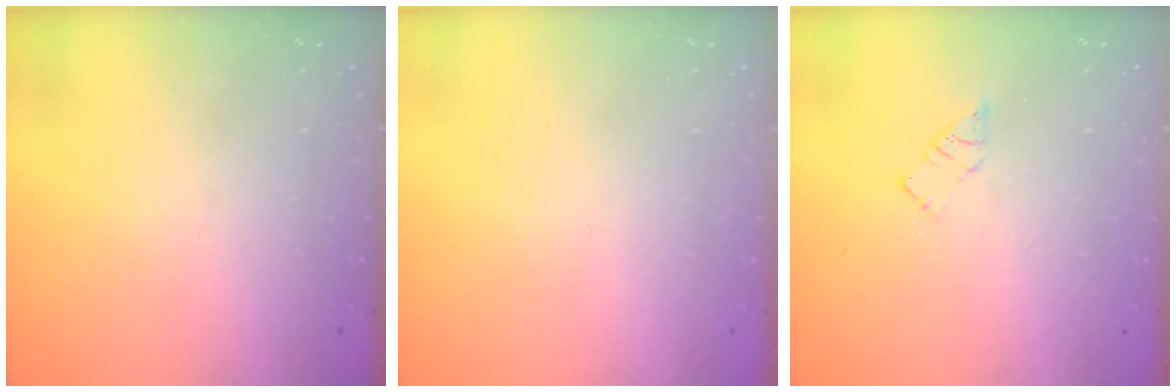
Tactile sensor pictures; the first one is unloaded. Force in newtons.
{"total": 1.6, "press": 1.6, "slide": 0.1}
{"total": 3.6, "press": 3.6, "slide": 0.4}